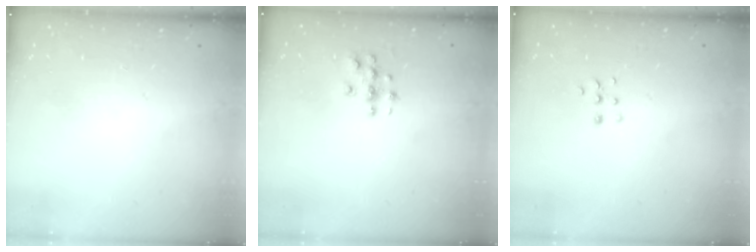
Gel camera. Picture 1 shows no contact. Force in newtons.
{"total": 3.5, "press": 3.4, "slide": 0.2}
{"total": 4.4, "press": 4.4, "slide": 0.3}